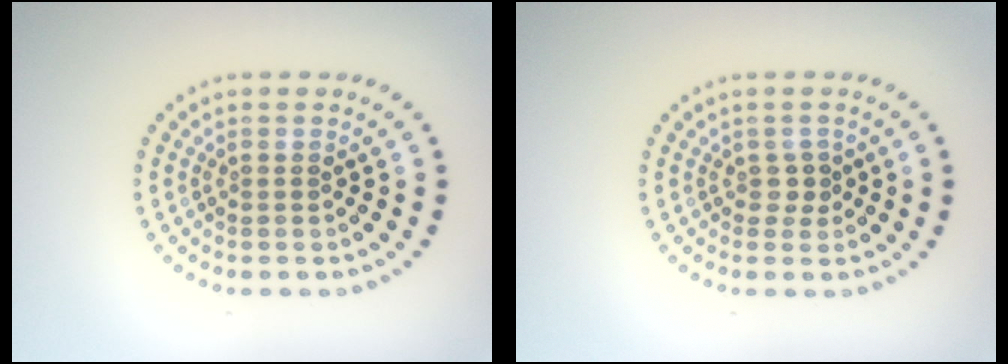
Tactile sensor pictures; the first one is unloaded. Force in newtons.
{"total": 1.2, "press": 1.0, "slide": 0.6}